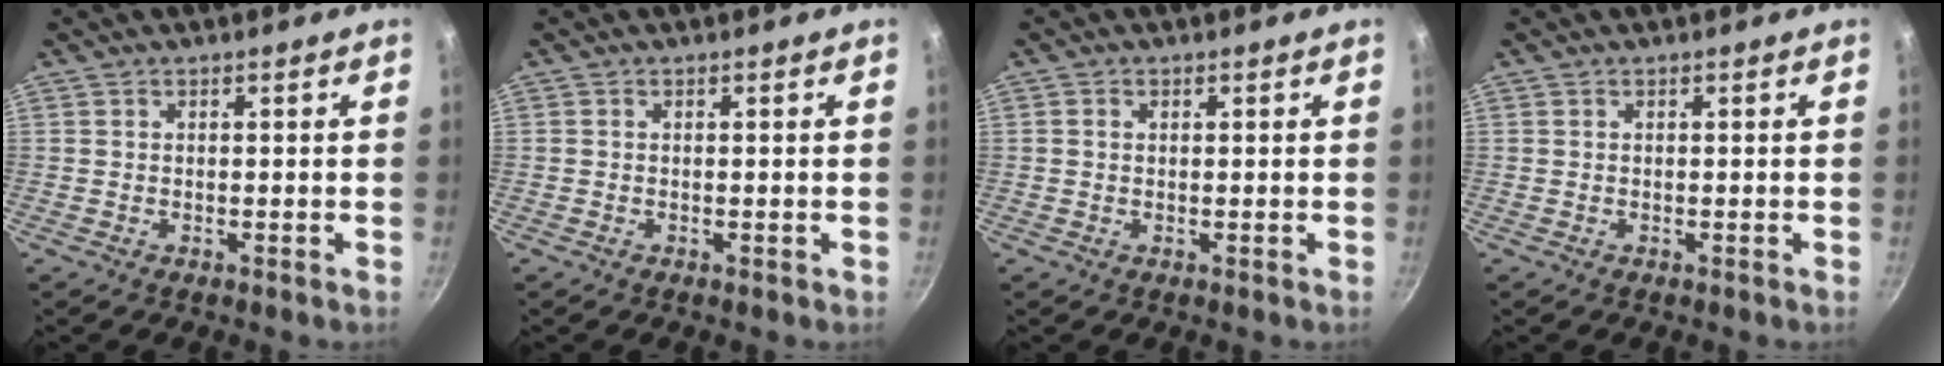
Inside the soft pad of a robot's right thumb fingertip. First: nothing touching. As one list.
[{"total": 0.0}, {"total": 1.0, "force": [0.2, 0.8, 0.5], "torque": [-0.009, 0.005, 0.003]}, {"total": 0.0}]